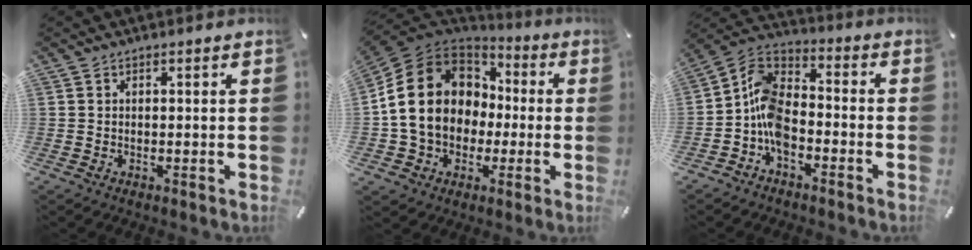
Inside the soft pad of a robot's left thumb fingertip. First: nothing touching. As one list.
[{"total": 17.7, "force": [-1.3, 15.3, 8.9], "torque": [-0.183, 0.025, -0.019]}, {"total": 10.5, "force": [-5.1, 6.6, 6.3], "torque": [-0.140, 0.020, -0.101]}]